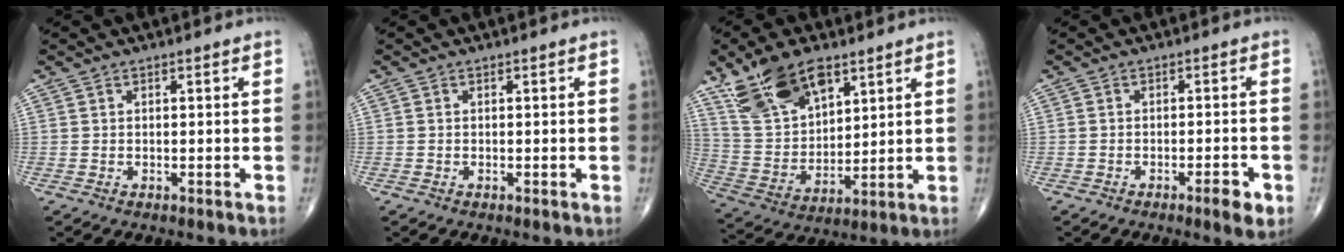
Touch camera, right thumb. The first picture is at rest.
{"total": 0.0}
{"total": 15.8, "force": [9.7, 7.8, 9.7], "torque": [-0.154, -0.034, 0.196]}
{"total": 4.0, "force": [-2.0, 0.9, 3.3], "torque": [-0.046, 0.004, -0.030]}